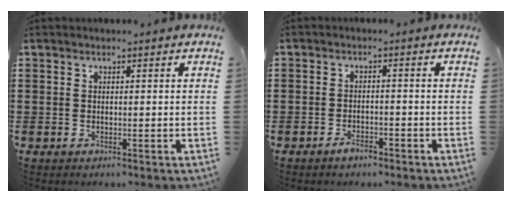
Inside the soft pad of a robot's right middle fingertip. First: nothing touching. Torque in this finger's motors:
{"motor_torque": [0.50, -0.31, 0.21, 0.02]}